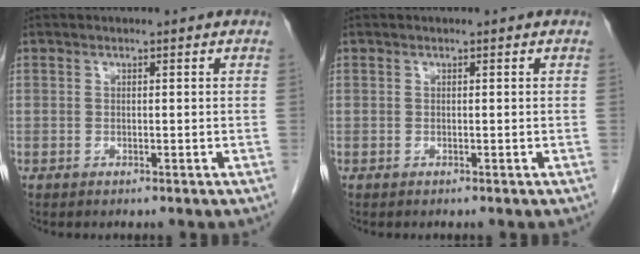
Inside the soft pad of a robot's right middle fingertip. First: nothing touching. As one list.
[{"total": 0.0}]